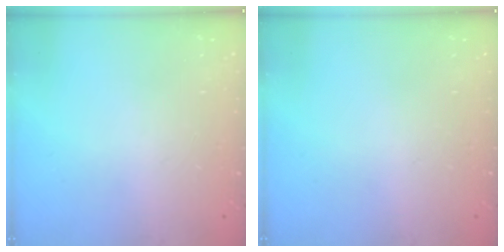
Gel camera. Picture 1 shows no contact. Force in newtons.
{"total": 0.0}